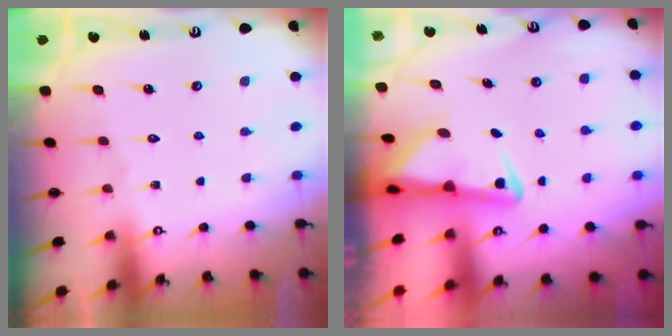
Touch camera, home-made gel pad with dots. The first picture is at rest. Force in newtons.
{"total": 3.7, "press": 3.6, "slide": 0.7}